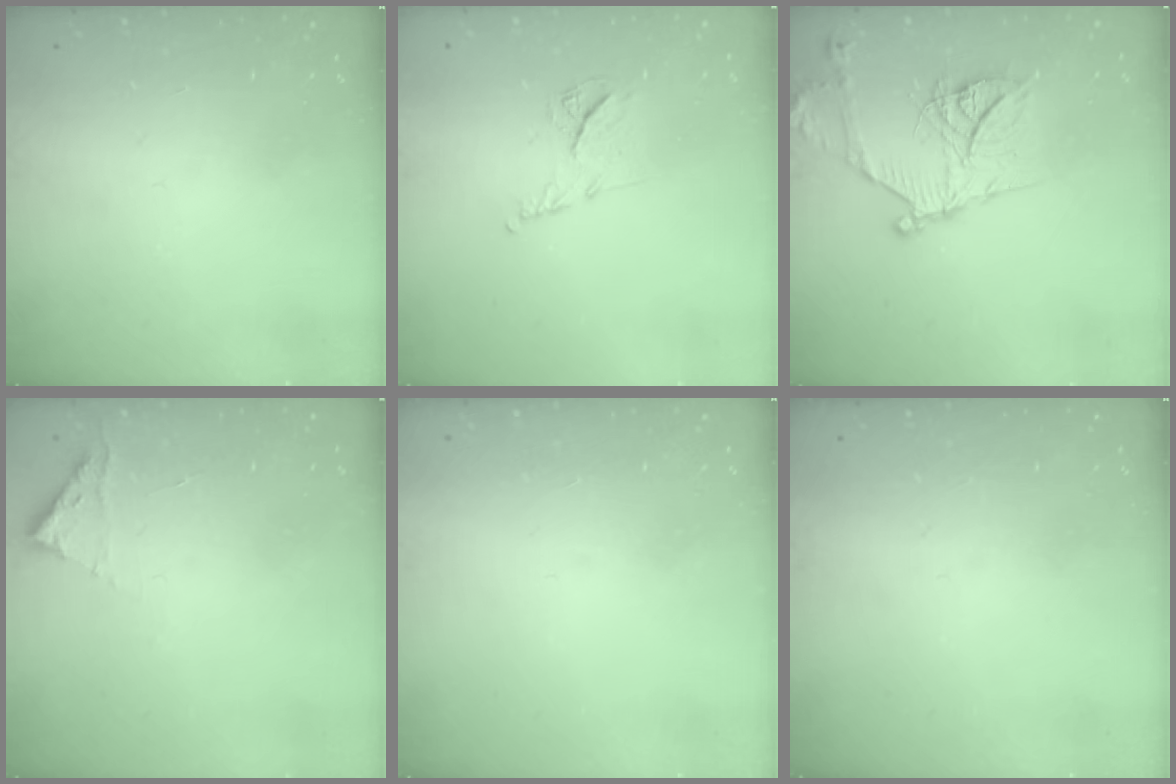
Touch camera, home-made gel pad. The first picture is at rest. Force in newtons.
{"total": 7.9, "press": 7.9, "slide": 0.3}
{"total": 18.9, "press": 18.8, "slide": 1.9}
{"total": 2.8, "press": 2.8, "slide": 0.3}
{"total": 1.5, "press": 1.5, "slide": 0.1}
{"total": 0.0}